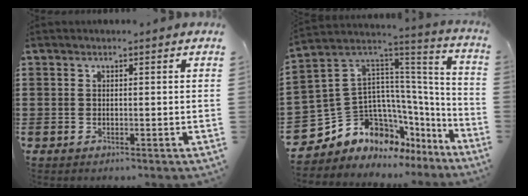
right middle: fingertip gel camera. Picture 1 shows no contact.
{"total": 10.3, "force": [-5.1, 7.8, 4.2], "torque": [-0.132, -0.025, -0.100]}